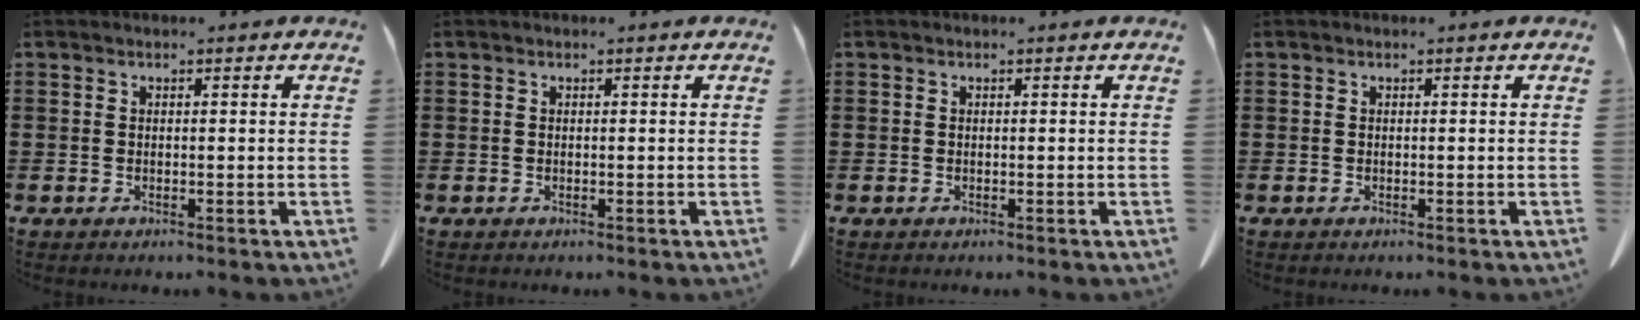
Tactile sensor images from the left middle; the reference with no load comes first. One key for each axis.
{"total": 0.0}
{"total": 0.0}
{"total": 0.0}